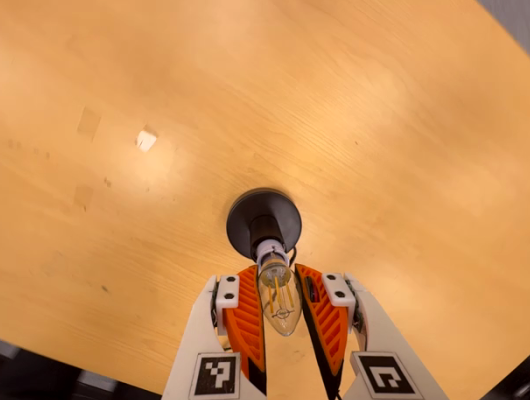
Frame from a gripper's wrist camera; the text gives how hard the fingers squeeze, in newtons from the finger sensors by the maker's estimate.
{"total": 11.2, "left": 10.4, "right": 12.0}